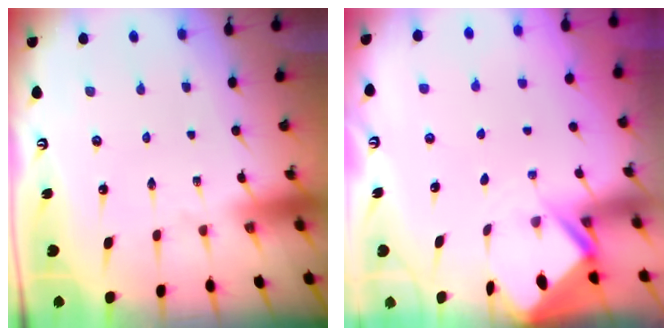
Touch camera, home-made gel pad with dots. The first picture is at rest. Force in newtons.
{"total": 3.0, "press": 2.9, "slide": 0.3}